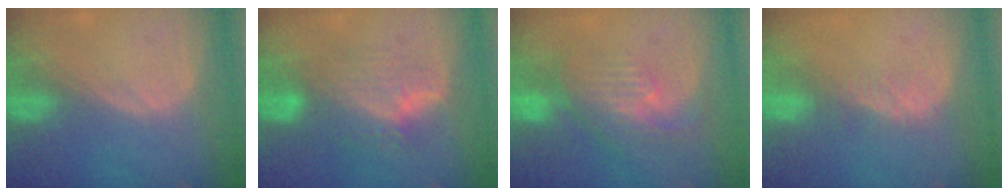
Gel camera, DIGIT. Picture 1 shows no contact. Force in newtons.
{"total": 7.6, "press": 7.3, "slide": 2.0}
{"total": 8.0, "press": 7.1, "slide": 3.7}
{"total": 2.8, "press": 2.3, "slide": 1.7}